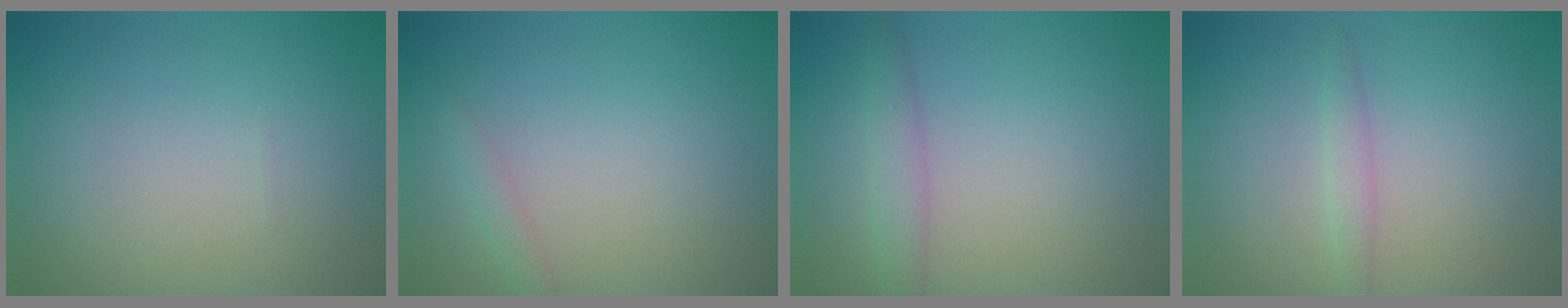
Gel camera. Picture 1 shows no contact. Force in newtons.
{"total": 1.2, "press": 1.2, "slide": 0.0}
{"total": 2.0, "press": 2.0, "slide": 0.0}
{"total": 1.3, "press": 1.3, "slide": 0.0}